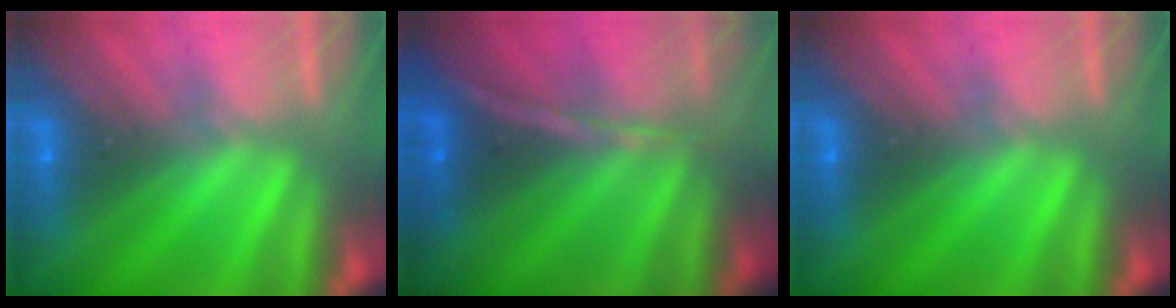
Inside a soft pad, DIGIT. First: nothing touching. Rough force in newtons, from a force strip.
{"total": 1.3}
{"total": 0.0}